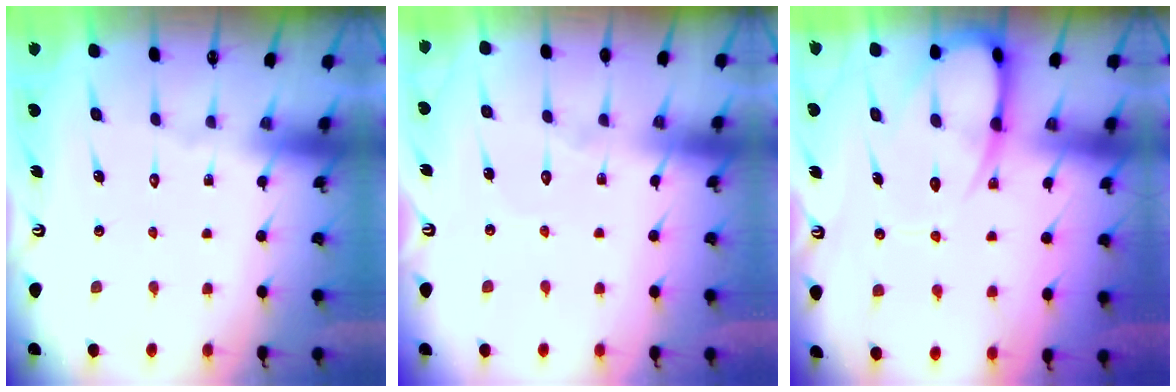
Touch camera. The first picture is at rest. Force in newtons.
{"total": 4.3, "press": 4.3, "slide": 0.4}
{"total": 10.5, "press": 10.4, "slide": 1.4}